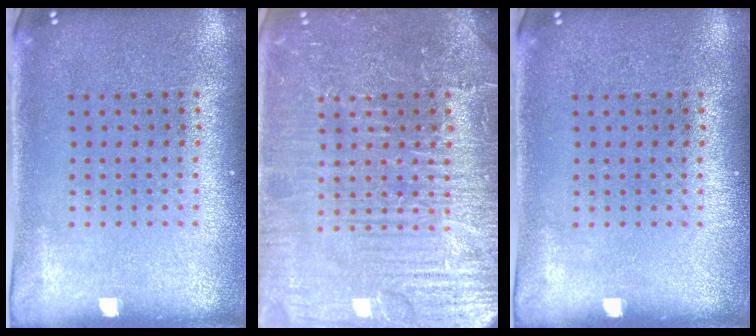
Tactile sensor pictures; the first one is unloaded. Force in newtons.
{"total": 7.6, "press": 7.6, "slide": 0.9}
{"total": 0.0}